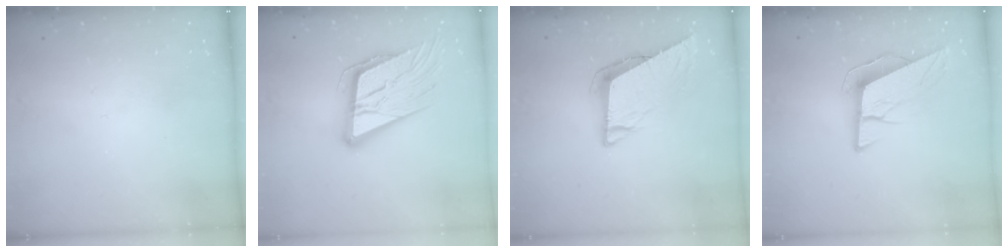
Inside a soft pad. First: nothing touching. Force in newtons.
{"total": 19.0, "press": 18.5, "slide": 4.3}
{"total": 7.7, "press": 7.7, "slide": 0.3}
{"total": 10.3, "press": 9.8, "slide": 3.0}